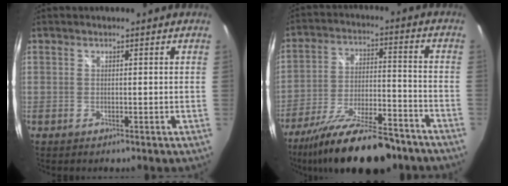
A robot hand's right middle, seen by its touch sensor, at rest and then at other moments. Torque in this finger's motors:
{"motor_torque": [1.07, -1.07, 0.28, 0.14]}